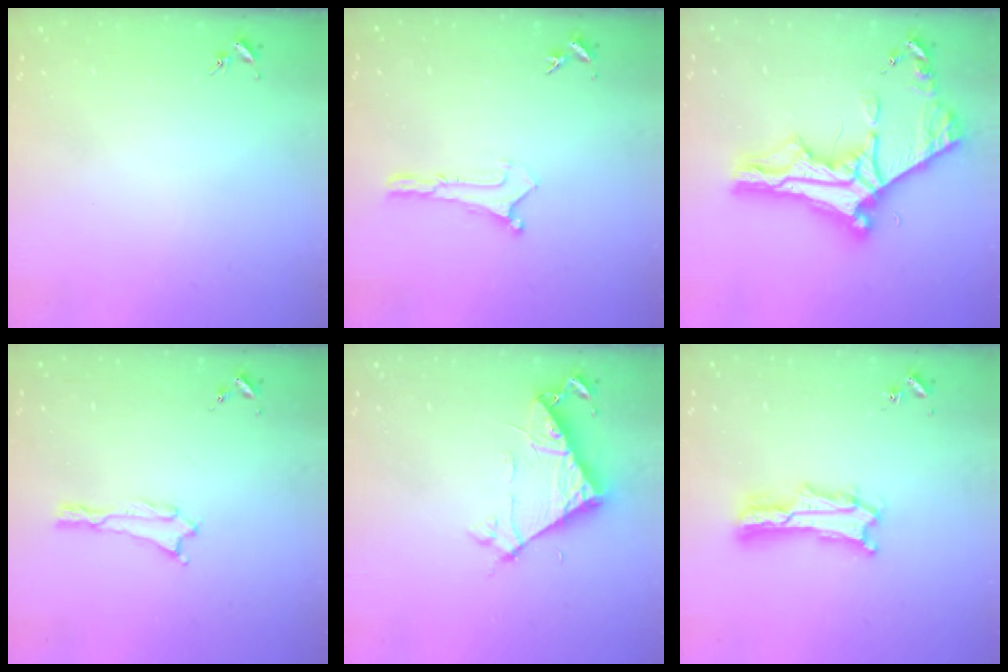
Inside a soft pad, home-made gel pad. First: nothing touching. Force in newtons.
{"total": 0.0}
{"total": 10.6, "press": 10.5, "slide": 1.3}
{"total": 0.0}
{"total": 6.5, "press": 6.5, "slide": 0.5}
{"total": 2.7, "press": 2.7, "slide": 0.4}